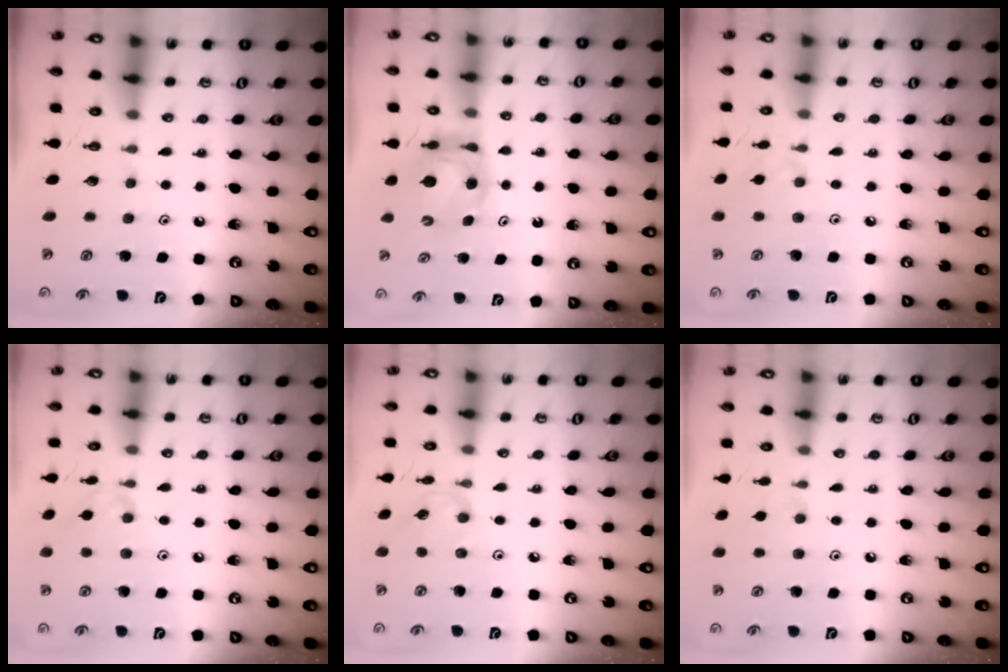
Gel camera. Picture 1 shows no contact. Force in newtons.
{"total": 5.6, "press": 5.6, "slide": 0.5}
{"total": 1.9, "press": 1.8, "slide": 0.4}
{"total": 5.1, "press": 5.0, "slide": 0.7}
{"total": 1.6, "press": 1.5, "slide": 0.3}
{"total": 3.7, "press": 3.7, "slide": 0.7}